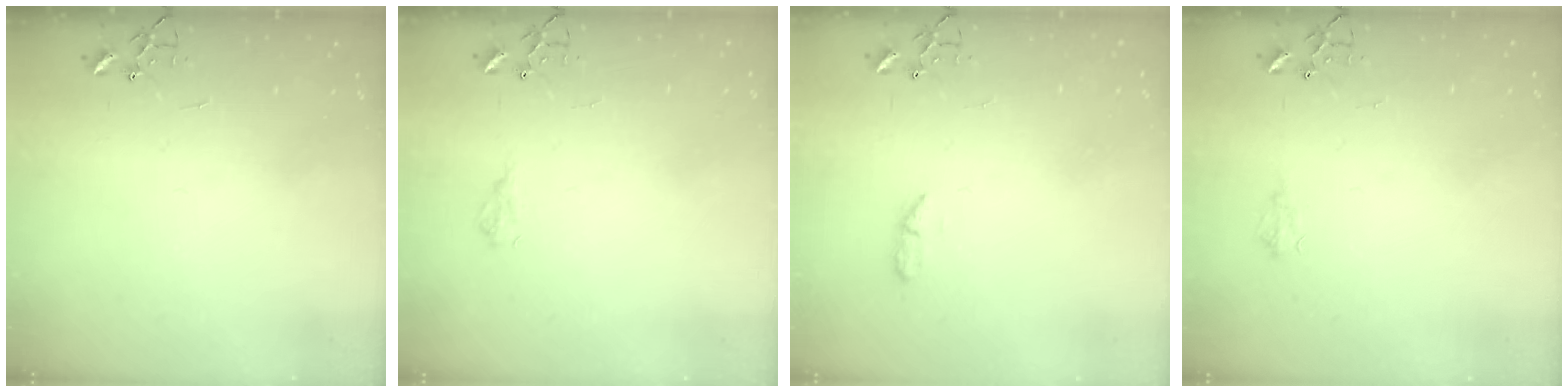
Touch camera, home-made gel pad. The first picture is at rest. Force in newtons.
{"total": 6.6, "press": 6.5, "slide": 0.9}
{"total": 4.5, "press": 4.4, "slide": 0.6}
{"total": 6.1, "press": 6.1, "slide": 0.8}